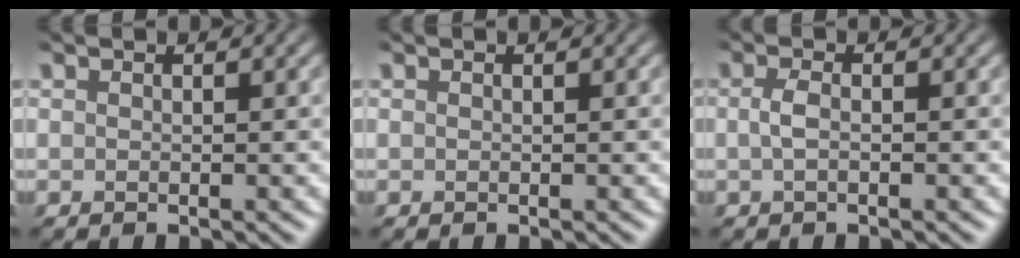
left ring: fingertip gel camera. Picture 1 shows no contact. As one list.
[{"total": 0.0}, {"total": 1.4, "force": [-0.2, 0.5, 1.3], "torque": [-0.029, 0.001, -0.006]}]